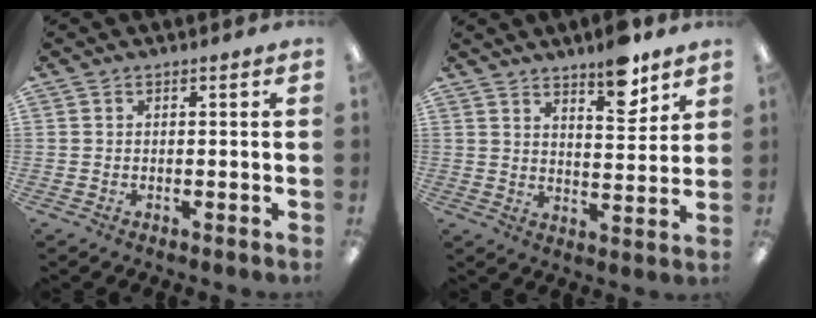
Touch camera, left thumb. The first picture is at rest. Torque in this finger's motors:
{"motor_torque": [0.23, 0.31, -0.14, -0.31, 0.06]}